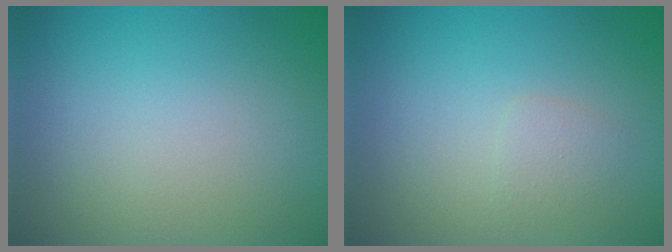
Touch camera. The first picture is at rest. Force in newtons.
{"total": 1.1, "press": 1.1, "slide": 0.0}